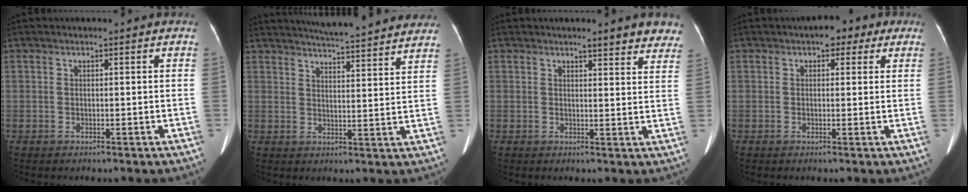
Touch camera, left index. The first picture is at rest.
{"total": 19.6, "force": [17.9, 1.5, 7.8], "torque": [-0.116, -0.001, 0.229]}
{"total": 6.6, "force": [5.8, 1.1, 2.8], "torque": [-0.017, -0.005, 0.056]}
{"total": 3.9, "force": [2.1, 2.4, 2.3], "torque": [-0.021, 0.025, 0.024]}